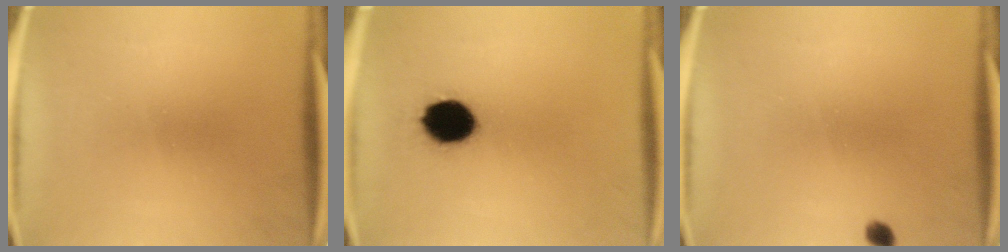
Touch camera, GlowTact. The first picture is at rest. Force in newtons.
{"total": 12.3}
{"total": 1.4}